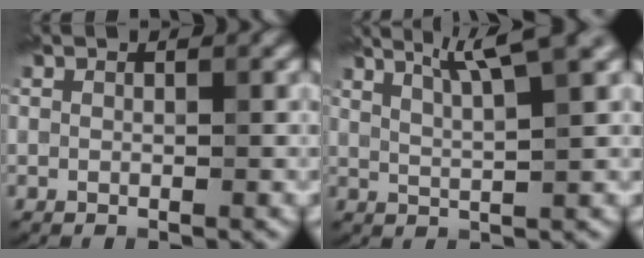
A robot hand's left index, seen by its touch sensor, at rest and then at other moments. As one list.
[{"total": 4.5, "force": [2.5, 0.5, 3.7], "torque": [-0.060, 0.019, 0.045]}]